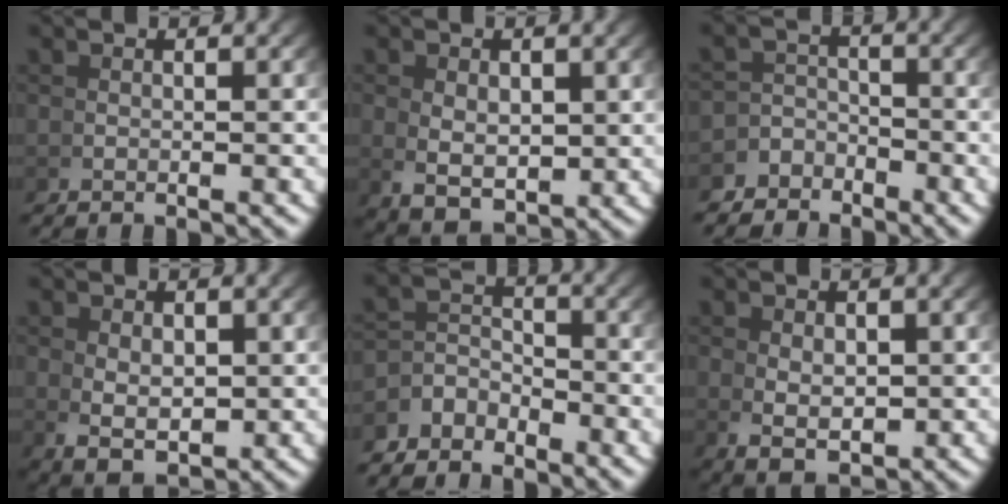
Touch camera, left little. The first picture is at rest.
{"total": 4.2, "force": [-0.8, 2.6, 3.2], "torque": [-0.069, -0.035, 0.012]}
{"total": 3.2, "force": [-2.5, 2.0, 0.4], "torque": [0.005, -0.009, -0.047]}
{"total": 4.0, "force": [-0.6, 2.3, 3.2], "torque": [-0.068, -0.034, 0.014]}
{"total": 3.2, "force": [-1.5, 2.4, 1.5], "torque": [-0.021, -0.011, -0.029]}
{"total": 3.5, "force": [-0.5, 2.0, 2.9], "torque": [-0.061, -0.031, 0.016]}